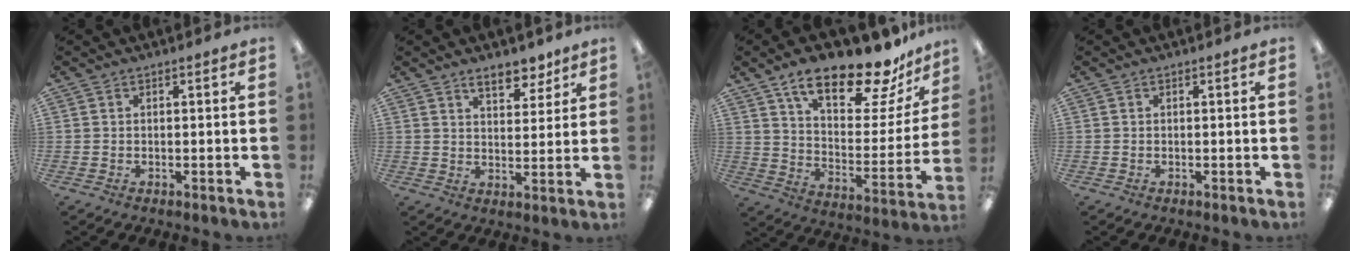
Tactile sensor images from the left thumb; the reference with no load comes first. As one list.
[{"total": 7.0, "force": [5.3, 3.1, 3.2], "torque": [-0.026, -0.031, 0.091]}, {"total": 20.6, "force": [15.9, 6.7, 11.3], "torque": [-0.184, -0.102, 0.269]}, {"total": 0.0}]